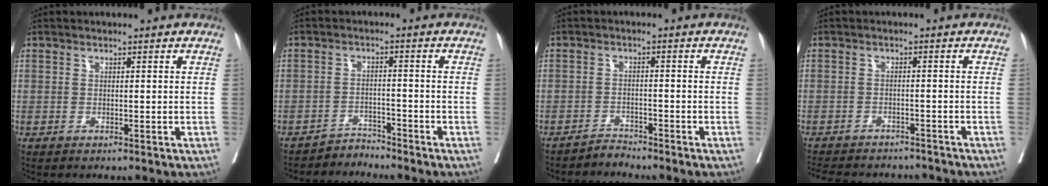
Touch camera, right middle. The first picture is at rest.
{"total": 2.8, "force": [-2.6, 0.0, -1.0], "torque": [0.024, -0.007, -0.044]}
{"total": 2.1, "force": [-2.0, -0.2, -0.6], "torque": [0.015, -0.010, -0.036]}
{"total": 13.5, "force": [-12.1, 4.2, 4.1], "torque": [-0.092, 0.002, -0.156]}